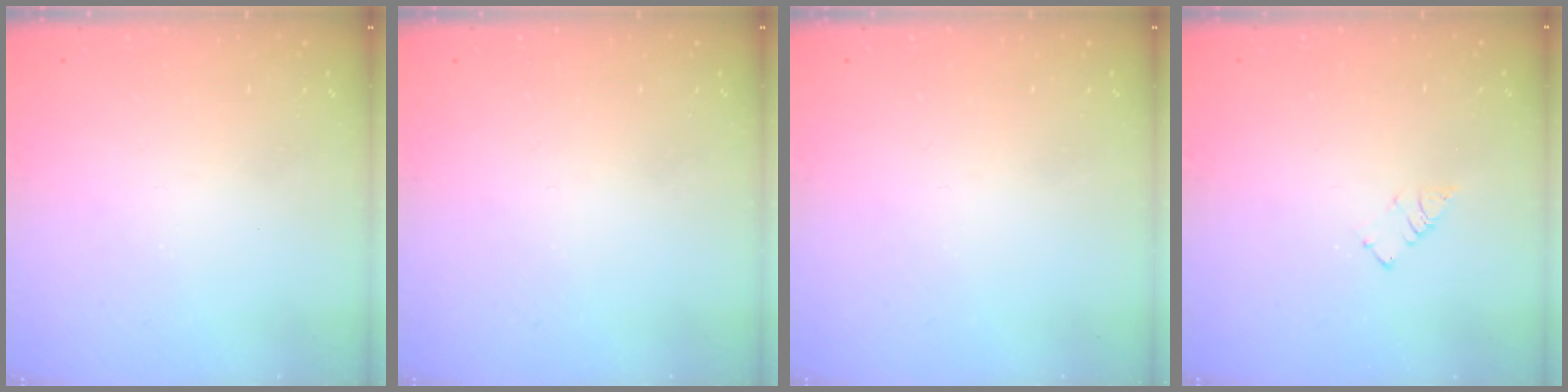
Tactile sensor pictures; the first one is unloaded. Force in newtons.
{"total": 0.0}
{"total": 0.0}
{"total": 2.9, "press": 2.9, "slide": 0.4}